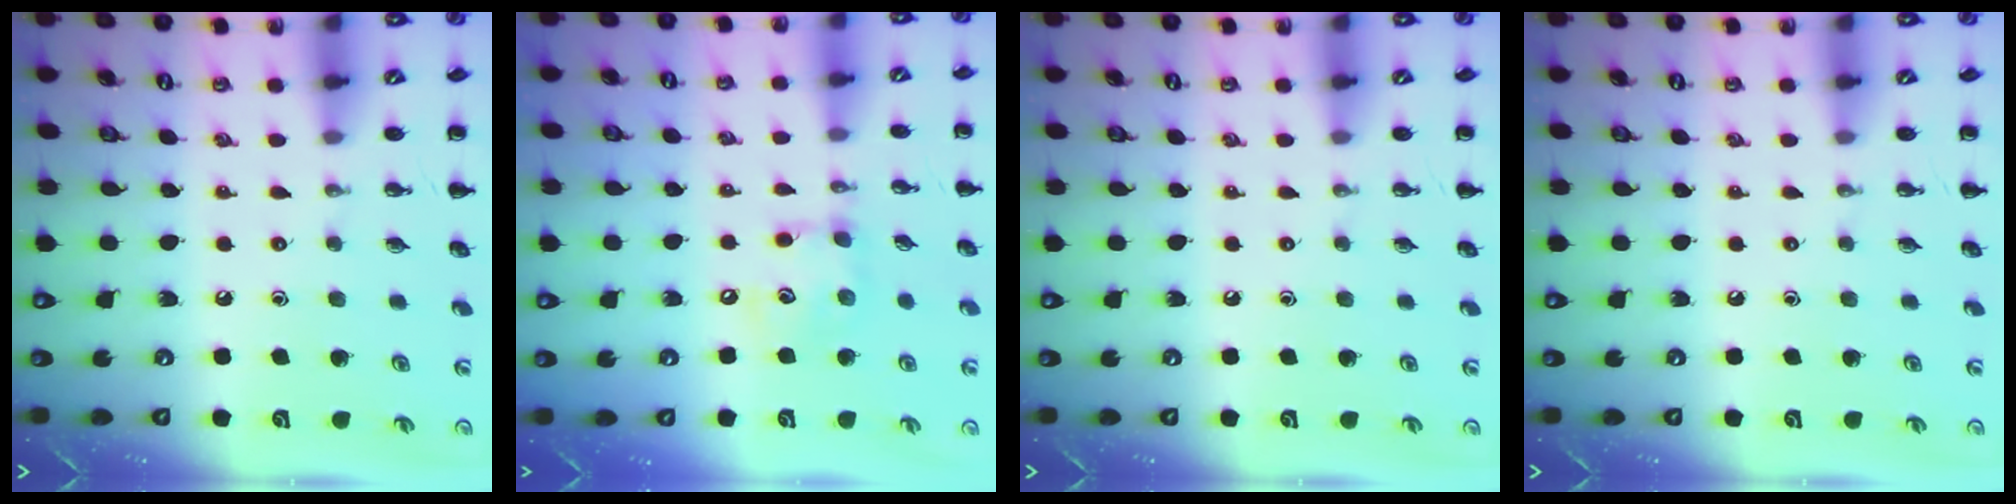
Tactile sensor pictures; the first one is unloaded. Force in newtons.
{"total": 8.9, "press": 8.8, "slide": 1.0}
{"total": 0.0}
{"total": 0.0}